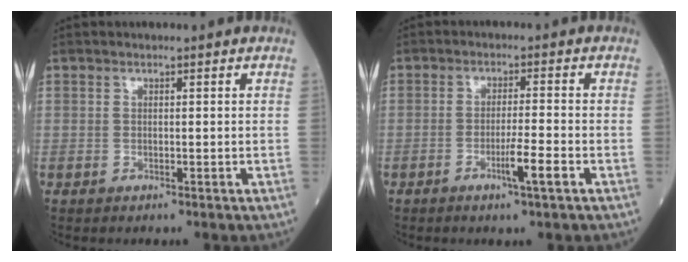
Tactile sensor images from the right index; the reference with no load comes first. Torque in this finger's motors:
{"motor_torque": [0.83, -0.43, 0.43, 0.11]}